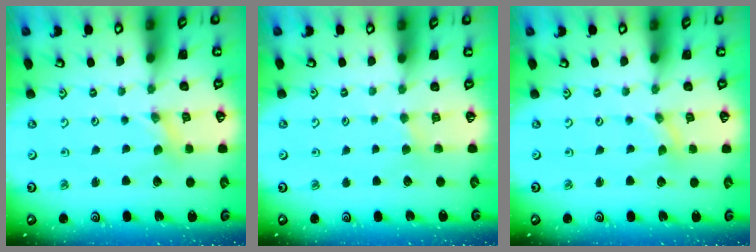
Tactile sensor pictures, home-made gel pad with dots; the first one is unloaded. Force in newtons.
{"total": 2.1, "press": 2.1, "slide": 0.3}
{"total": 0.0}